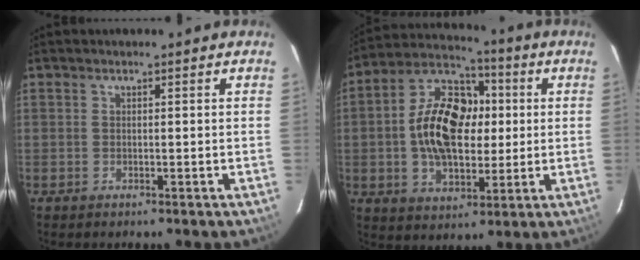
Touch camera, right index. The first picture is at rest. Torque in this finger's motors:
{"motor_torque": [2.14, 0.00, 1.01, 0.21]}